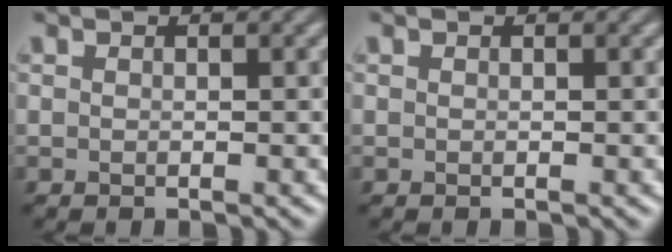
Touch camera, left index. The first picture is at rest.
{"total": 0.0}